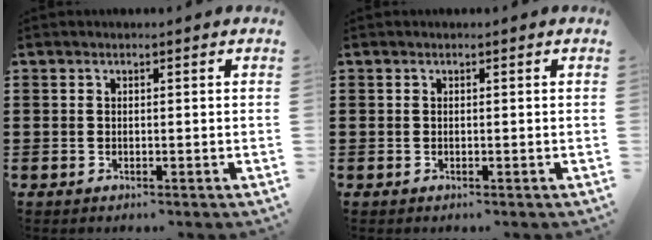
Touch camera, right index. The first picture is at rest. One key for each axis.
{"total": 0.0}